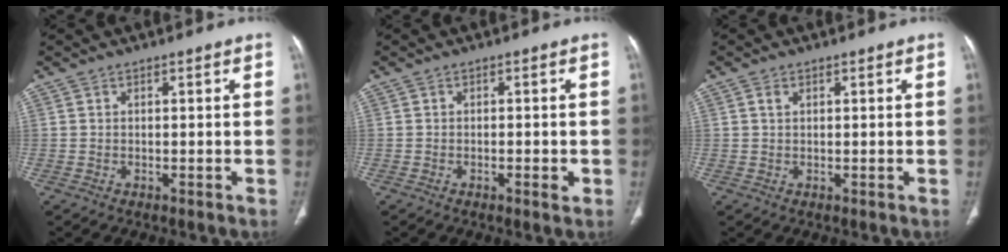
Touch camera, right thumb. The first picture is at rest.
{"total": 1.9, "force": [-0.6, 0.6, 1.7], "torque": [-0.026, -0.001, -0.008]}
{"total": 1.2, "force": [0.6, 0.7, 0.8], "torque": [-0.015, 0.002, 0.010]}